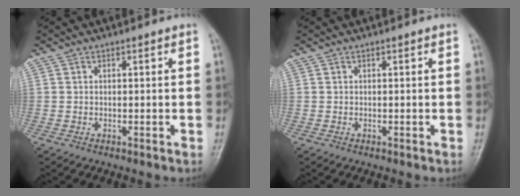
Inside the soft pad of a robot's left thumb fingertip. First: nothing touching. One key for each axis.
{"total": 0.0}